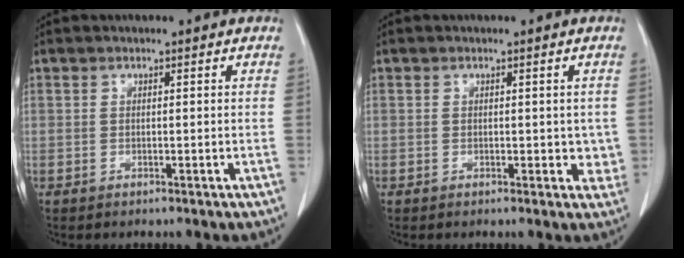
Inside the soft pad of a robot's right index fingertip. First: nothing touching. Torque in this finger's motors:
{"motor_torque": [-0.19, 0.20, 0.00, 0.02]}